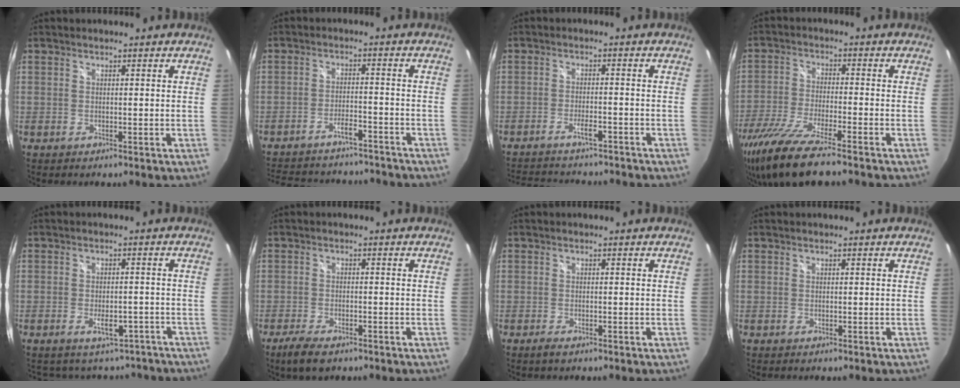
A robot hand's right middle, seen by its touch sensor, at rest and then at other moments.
{"total": 18.1, "force": [-16.0, 5.2, 6.7], "torque": [-0.151, 0.008, -0.219]}
{"total": 12.3, "force": [-10.8, 3.0, 5.1], "torque": [-0.117, -0.011, -0.160]}
{"total": 14.9, "force": [-11.7, 1.4, 9.1], "torque": [-0.200, -0.048, -0.217]}
{"total": 7.7, "force": [-6.0, 4.0, 2.6], "torque": [-0.039, 0.016, -0.066]}
{"total": 5.5, "force": [-3.9, 1.9, 3.3], "torque": [-0.084, -0.016, -0.071]}
{"total": 1.5, "force": [-1.1, 0.5, 0.8], "torque": [-0.017, -0.005, -0.020]}
{"total": 0.0}